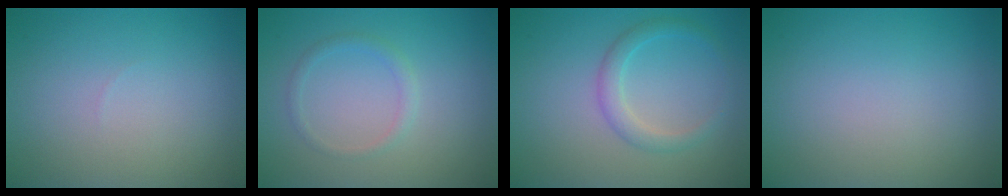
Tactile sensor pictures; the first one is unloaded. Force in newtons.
{"total": 1.3, "press": 1.3, "slide": 0.2}
{"total": 2.1, "press": 2.1, "slide": 0.1}
{"total": 0.0}